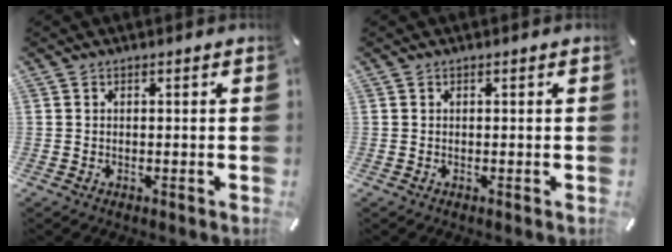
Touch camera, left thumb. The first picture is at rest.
{"total": 0.0}